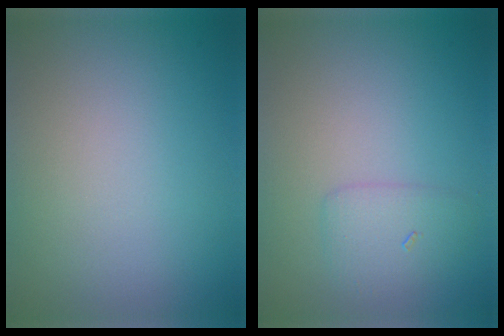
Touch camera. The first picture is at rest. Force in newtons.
{"total": 1.8, "press": 1.8, "slide": 0.1}